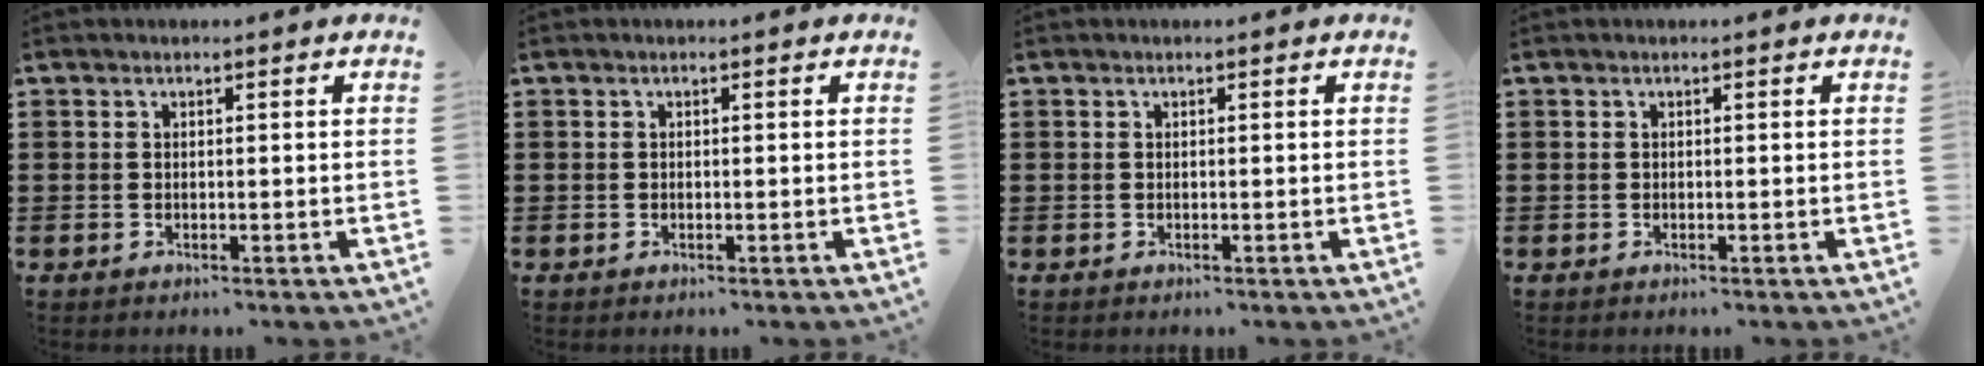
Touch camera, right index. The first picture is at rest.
{"total": 0.0}
{"total": 0.0}
{"total": 0.0}